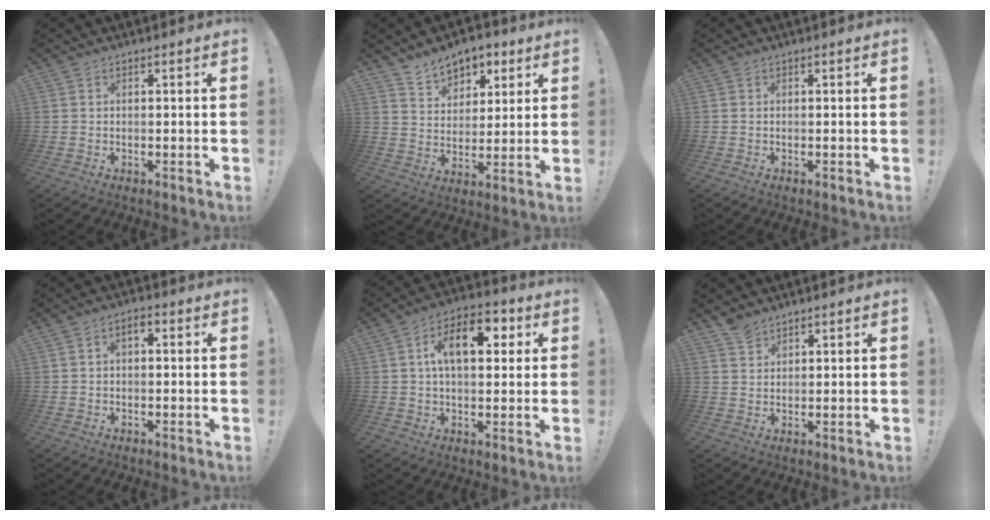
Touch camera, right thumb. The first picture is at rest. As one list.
[{"total": 9.4, "force": [6.9, 5.9, 2.4], "torque": [-0.034, -0.048, 0.133]}, {"total": 0.0}, {"total": 2.6, "force": [-0.2, 1.6, 2.0], "torque": [-0.033, 0.008, -0.007]}, {"total": 13.2, "force": [3.1, 7.2, 10.6], "torque": [-0.157, 0.011, 0.051]}, {"total": 3.7, "force": [3.2, 1.7, 0.7], "torque": [-0.001, -0.022, 0.057]}]